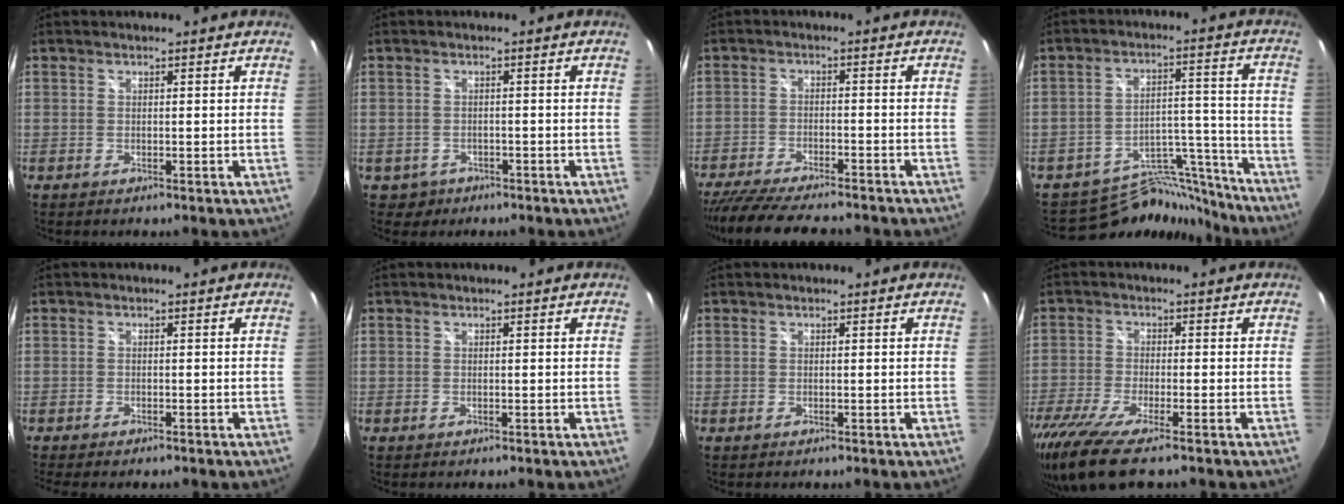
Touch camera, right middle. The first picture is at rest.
{"total": 3.0, "force": [-1.4, 2.6, 0.5], "torque": [-0.022, 0.001, -0.015]}
{"total": 15.2, "force": [-13.1, 2.9, 7.1], "torque": [-0.150, -0.030, -0.208]}
{"total": 12.7, "force": [-12.0, 4.0, 1.0], "torque": [-0.010, 0.046, -0.175]}
{"total": 3.0, "force": [-2.5, 0.7, 1.5], "torque": [-0.030, -0.020, -0.038]}
{"total": 0.0}
{"total": 0.0}
{"total": 11.2, "force": [-8.4, 1.4, 7.3], "torque": [-0.170, -0.050, -0.154]}